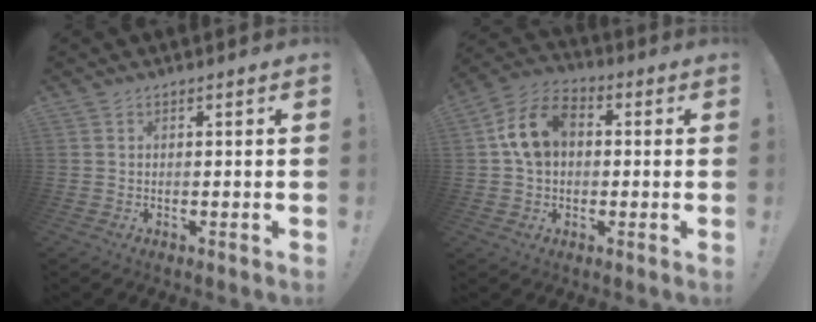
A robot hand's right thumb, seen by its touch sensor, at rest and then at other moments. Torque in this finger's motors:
{"motor_torque": [1.48, 1.75, 0.03, 0.03, 0.05]}